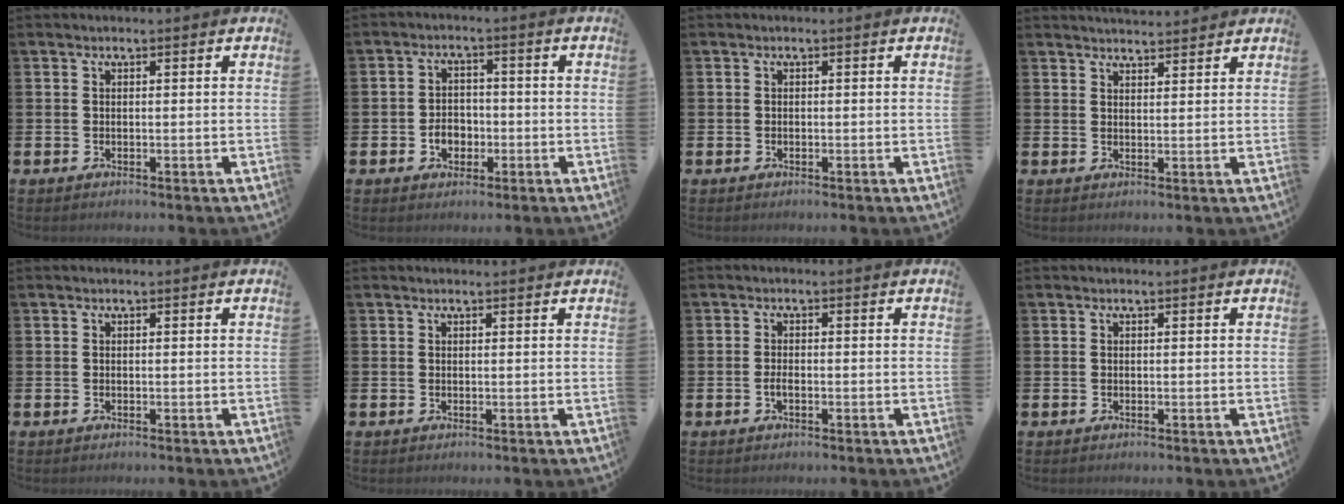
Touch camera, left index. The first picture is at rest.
{"total": 3.4, "force": [-1.1, 2.6, 1.8], "torque": [-0.017, -0.006, -0.029]}
{"total": 0.0}
{"total": 2.9, "force": [2.9, 0.3, 0.1], "torque": [-0.002, -0.016, 0.051]}
{"total": 0.0}
{"total": 0.6, "force": [0.6, 0.0, 0.1], "torque": [0.008, -0.004, 0.009]}
{"total": 1.2, "force": [-0.5, 0.5, 1.0], "torque": [-0.022, 0.002, -0.009]}
{"total": 0.0}